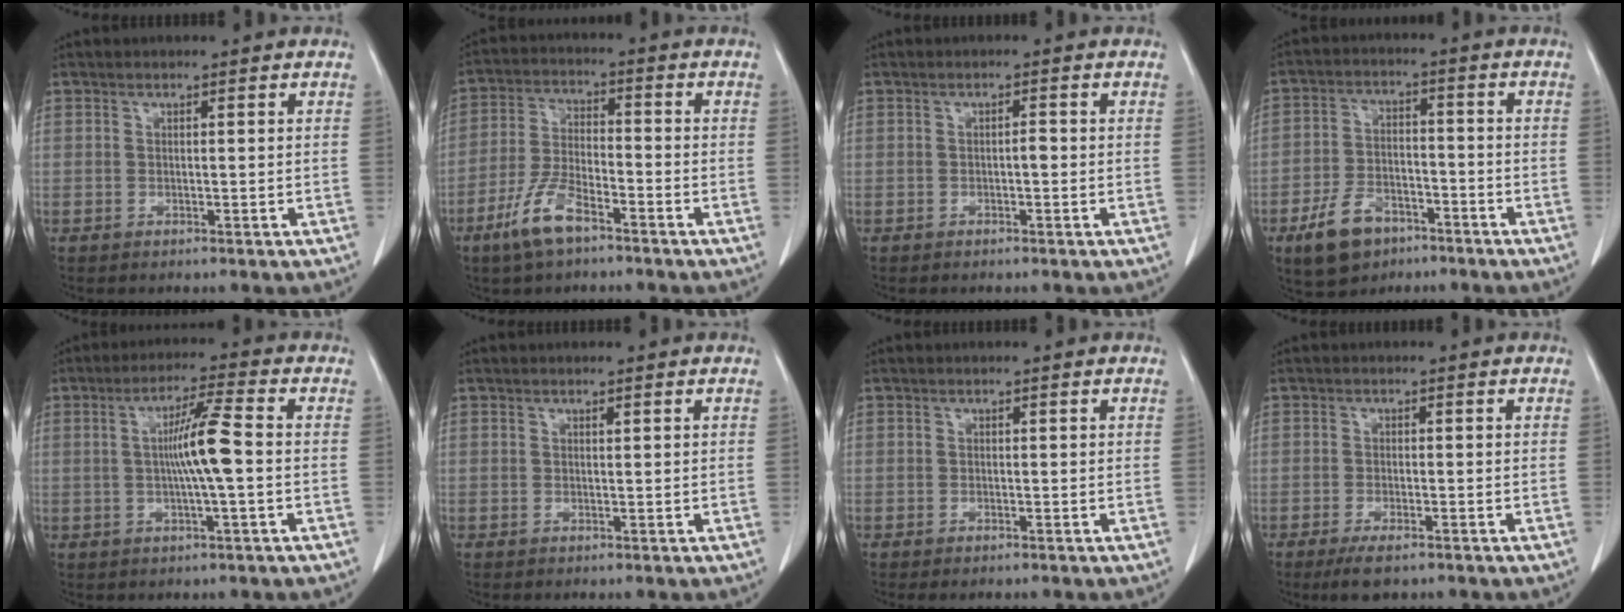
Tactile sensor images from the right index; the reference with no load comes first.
{"total": 8.3, "force": [-5.4, 2.4, 5.8], "torque": [-0.129, -0.006, -0.104]}
{"total": 0.9, "force": [-0.1, 0.2, 0.8], "torque": [-0.009, 0.004, -0.001]}
{"total": 8.8, "force": [-5.4, 5.1, 4.6], "torque": [-0.096, 0.005, -0.091]}
{"total": 7.3, "force": [0.0, -0.3, 7.3], "torque": [-0.128, 0.005, 0.000]}
{"total": 0.0}
{"total": 0.7, "force": [-0.5, 0.2, 0.4], "torque": [-0.008, -0.002, -0.005]}
{"total": 4.0, "force": [-2.8, 1.0, 2.7], "torque": [-0.051, -0.007, -0.044]}